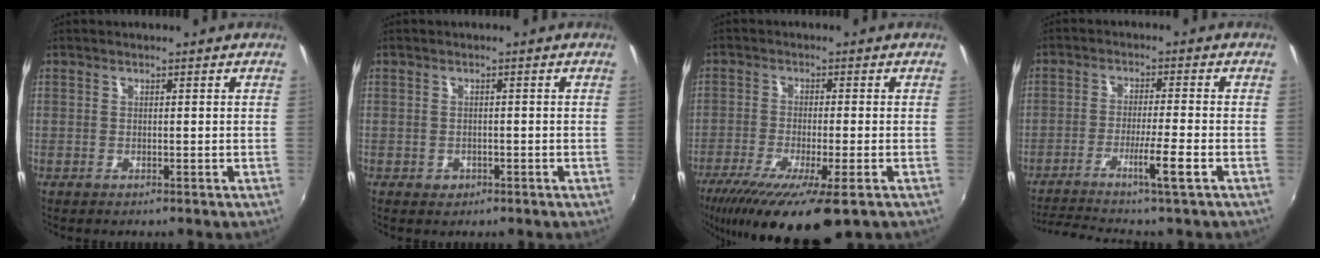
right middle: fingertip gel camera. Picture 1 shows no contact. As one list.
[{"total": 1.6, "force": [-0.6, 1.4, 0.6], "torque": [-0.011, -0.001, -0.006]}, {"total": 14.4, "force": [-9.1, 2.1, 10.9], "torque": [-0.211, -0.054, -0.151]}, {"total": 8.0, "force": [-5.7, -1.2, 5.5], "torque": [-0.113, -0.009, -0.099]}]